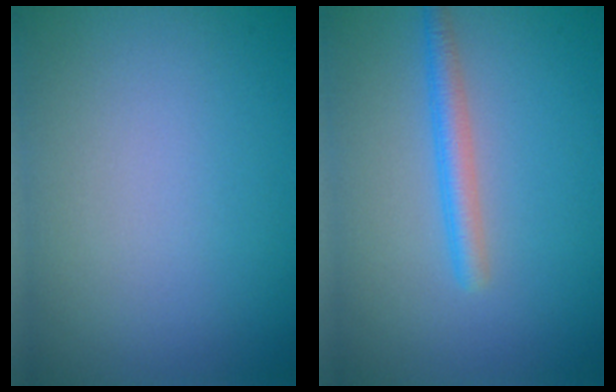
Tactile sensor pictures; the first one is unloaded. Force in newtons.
{"total": 2.3, "press": 2.3, "slide": 0.1}